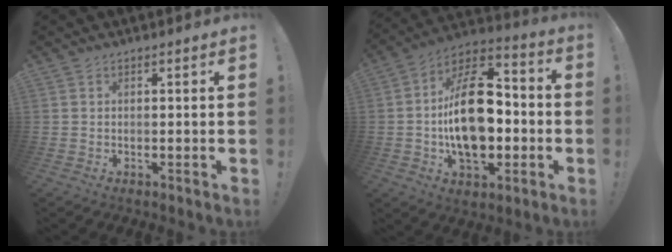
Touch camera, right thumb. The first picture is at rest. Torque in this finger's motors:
{"motor_torque": [0.42, 0.47, 1.63, -0.26, 0.46]}